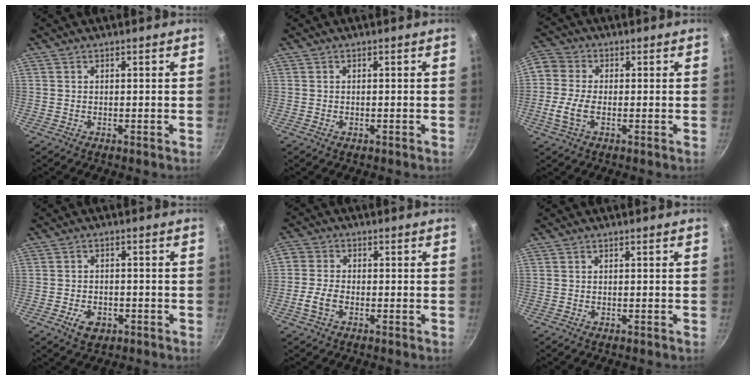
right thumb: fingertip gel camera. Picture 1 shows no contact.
{"total": 0.6, "force": [-0.2, 0.4, 0.4], "torque": [-0.006, 0.001, -0.004]}
{"total": 8.3, "force": [-1.5, 5.5, 6.0], "torque": [-0.122, 0.021, -0.044]}
{"total": 5.1, "force": [-2.3, 3.4, 3.1], "torque": [-0.050, 0.011, -0.036]}
{"total": 5.3, "force": [-1.8, 3.5, 3.4], "torque": [-0.072, 0.020, -0.047]}
{"total": 0.0}